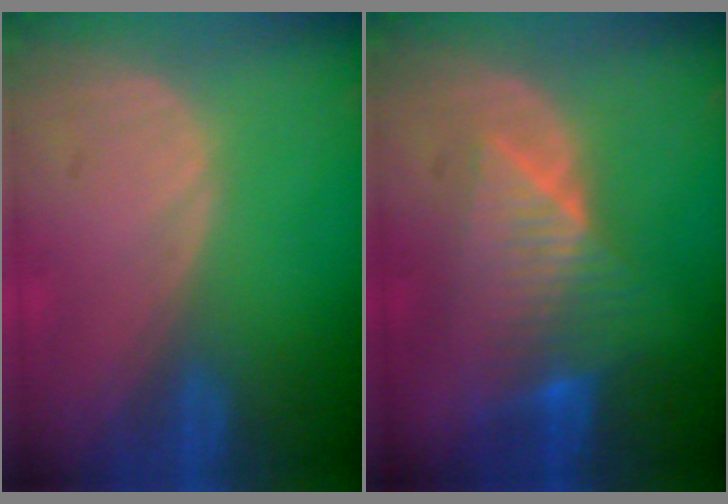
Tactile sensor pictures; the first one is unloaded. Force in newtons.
{"total": 7.8, "press": 7.4, "slide": 2.6}